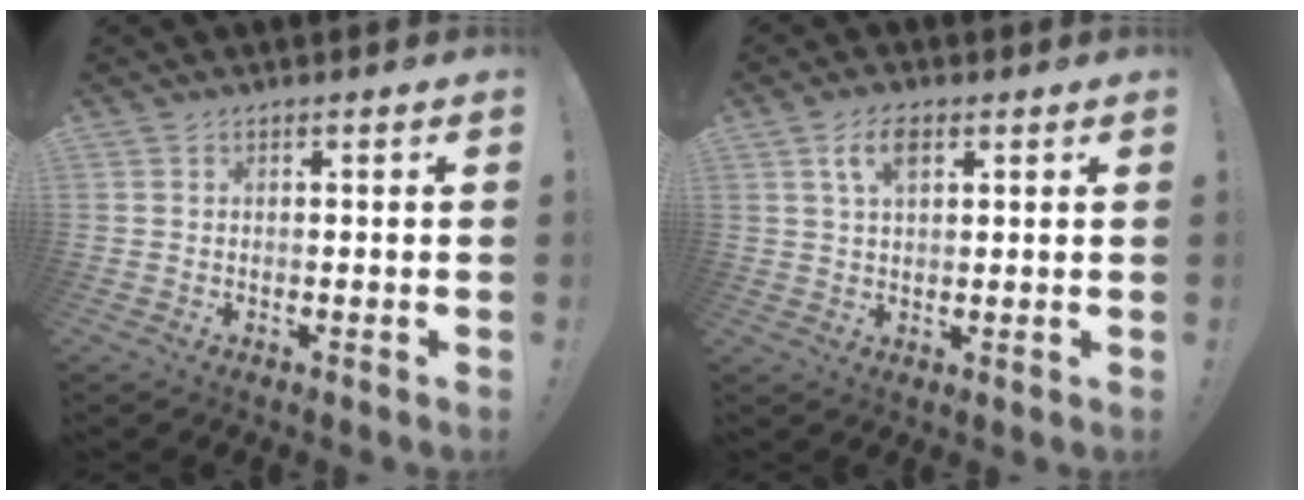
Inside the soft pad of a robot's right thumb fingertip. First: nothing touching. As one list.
[{"total": 5.8, "force": [2.5, 2.9, 4.4], "torque": [-0.078, 0.002, 0.044]}]